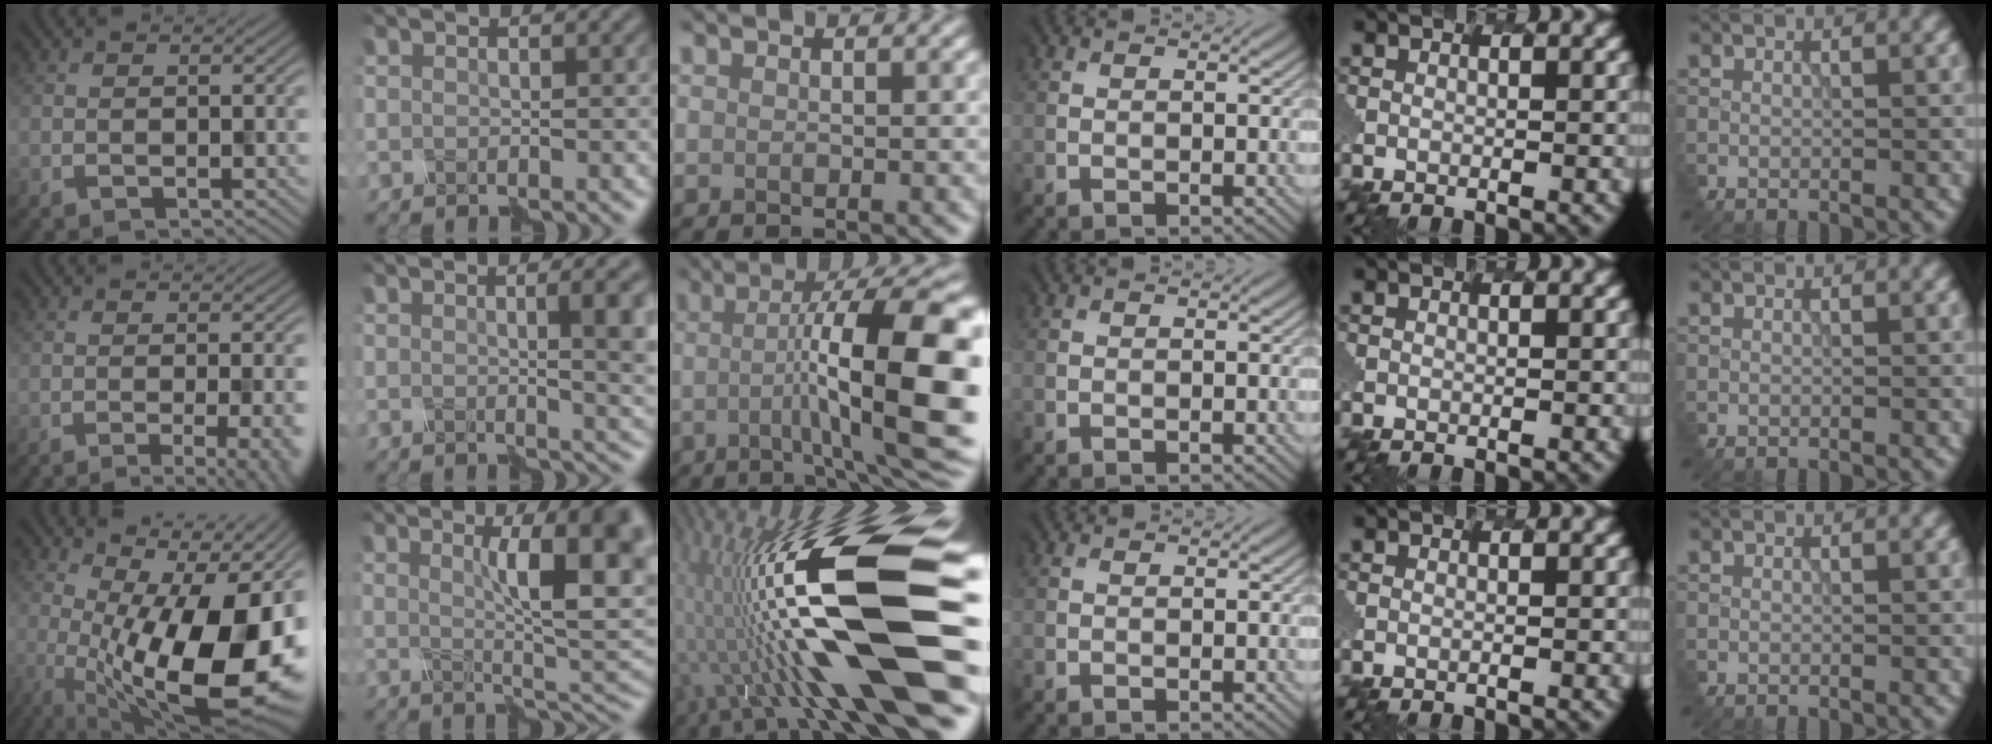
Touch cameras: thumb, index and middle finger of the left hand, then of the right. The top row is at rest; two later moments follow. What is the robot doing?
{"motion": "disassemble", "object": "hinged jar"}